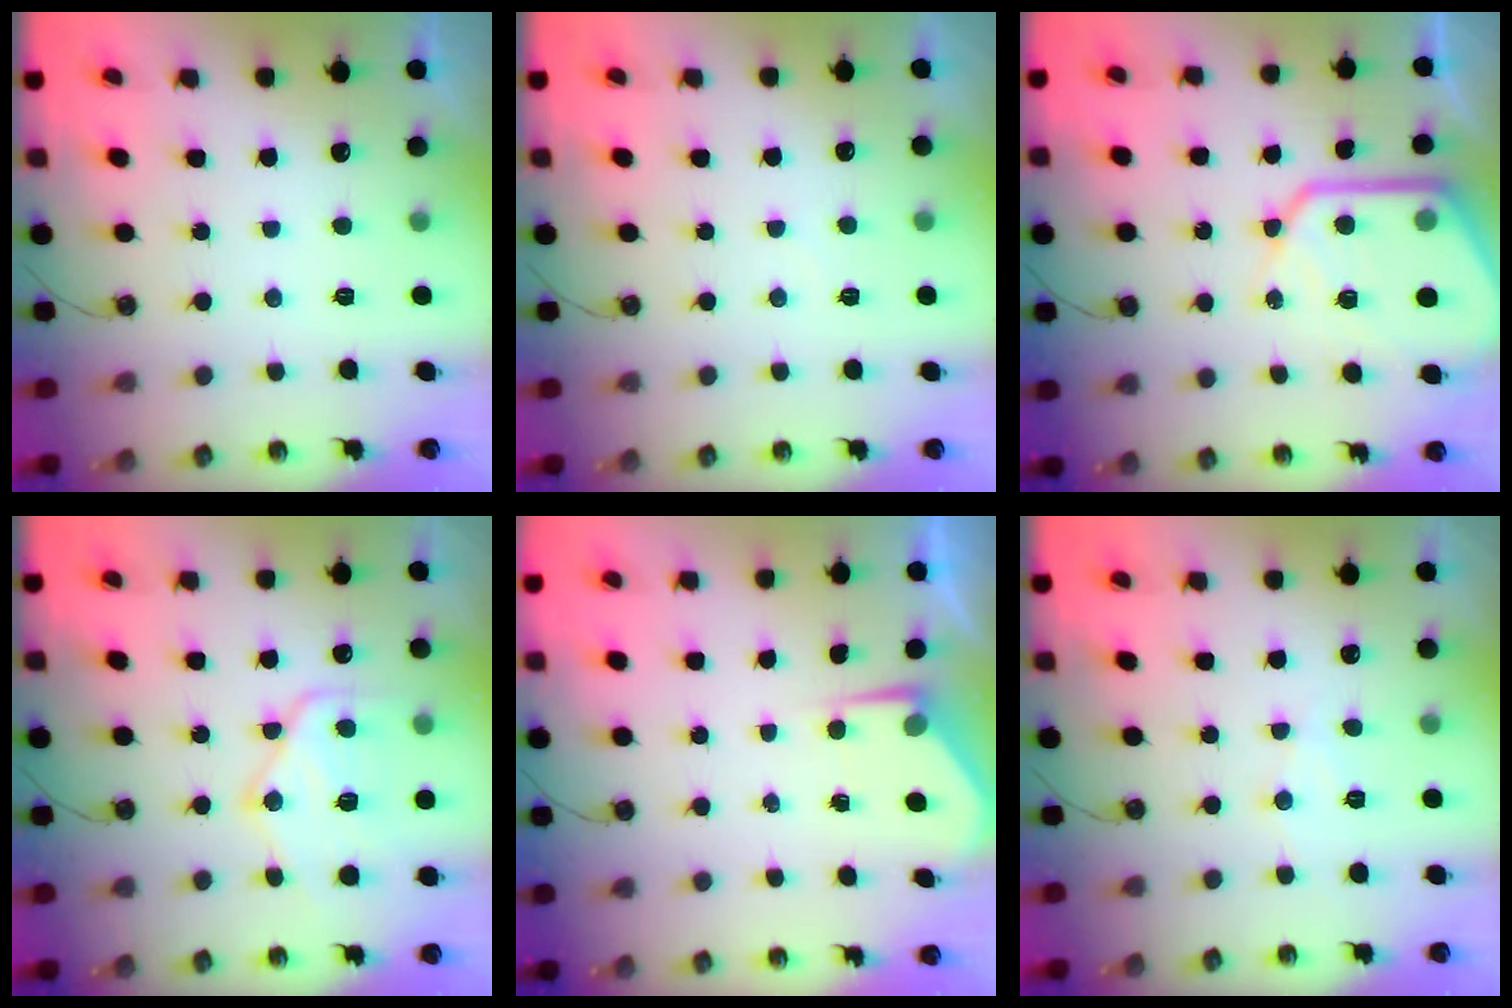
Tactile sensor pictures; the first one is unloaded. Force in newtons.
{"total": 2.9, "press": 2.9, "slide": 0.5}
{"total": 17.0, "press": 16.9, "slide": 1.5}
{"total": 15.7, "press": 15.6, "slide": 1.2}
{"total": 3.7, "press": 3.6, "slide": 0.5}
{"total": 6.2, "press": 6.1, "slide": 0.8}